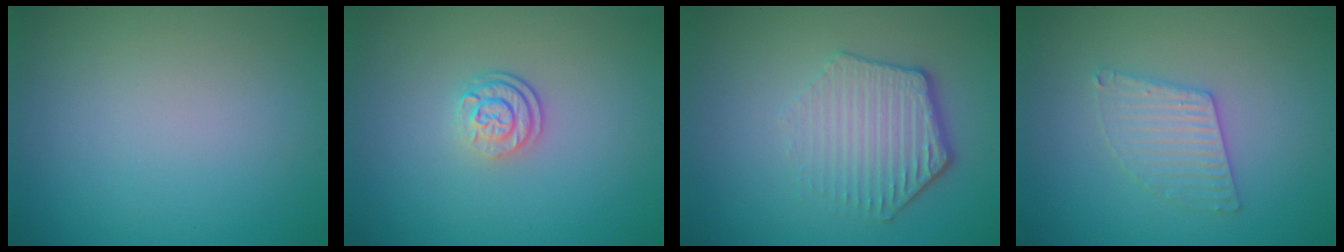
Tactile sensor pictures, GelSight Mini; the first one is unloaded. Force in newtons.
{"total": 2.5, "press": 1.9, "slide": 1.7}
{"total": 4.3, "press": 3.3, "slide": 2.8}
{"total": 2.8, "press": 2.8, "slide": 0.3}